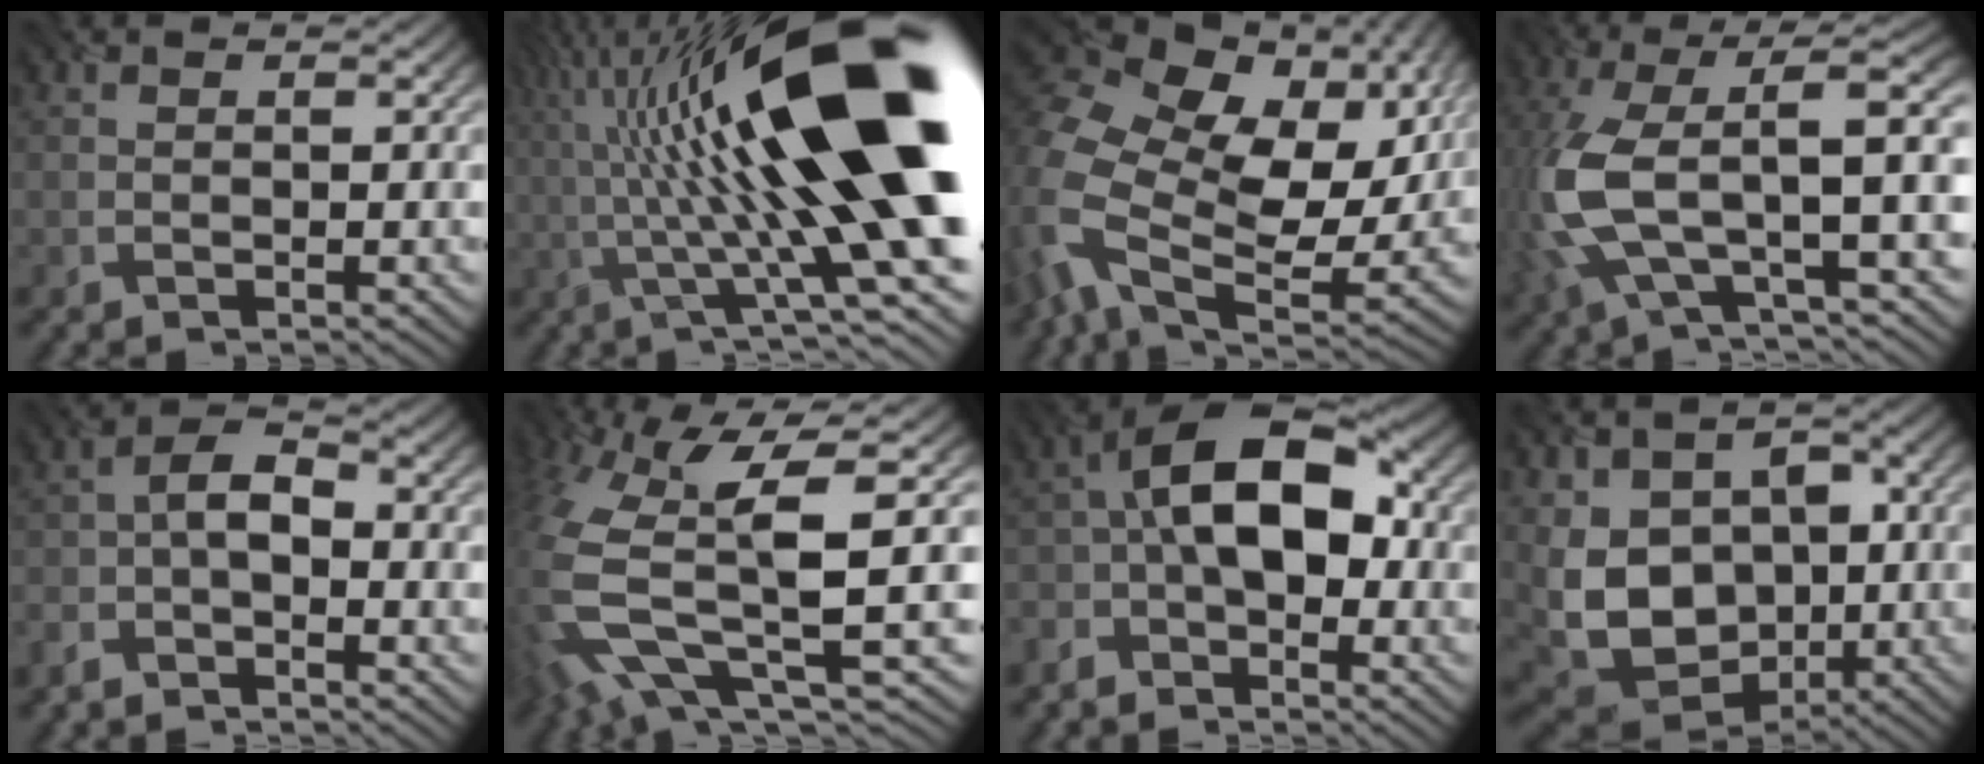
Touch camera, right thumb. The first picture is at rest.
{"total": 22.8, "force": [4.1, 5.8, 21.7], "torque": [-0.341, 0.038, 0.072]}
{"total": 18.8, "force": [2.1, 12.9, 13.5], "torque": [-0.326, -0.026, 0.057]}
{"total": 13.5, "force": [-0.4, 5.5, 12.3], "torque": [-0.280, -0.019, -0.004]}
{"total": 4.1, "force": [-2.3, 1.8, 2.9], "torque": [-0.059, 0.006, -0.057]}
{"total": 13.2, "force": [-0.4, 5.0, 12.2], "torque": [-0.295, -0.028, 0.012]}
{"total": 10.1, "force": [-2.5, 5.8, 7.9], "torque": [-0.142, 0.011, -0.064]}
{"total": 12.7, "force": [-0.4, 9.6, 8.2], "torque": [-0.166, -0.020, 0.006]}